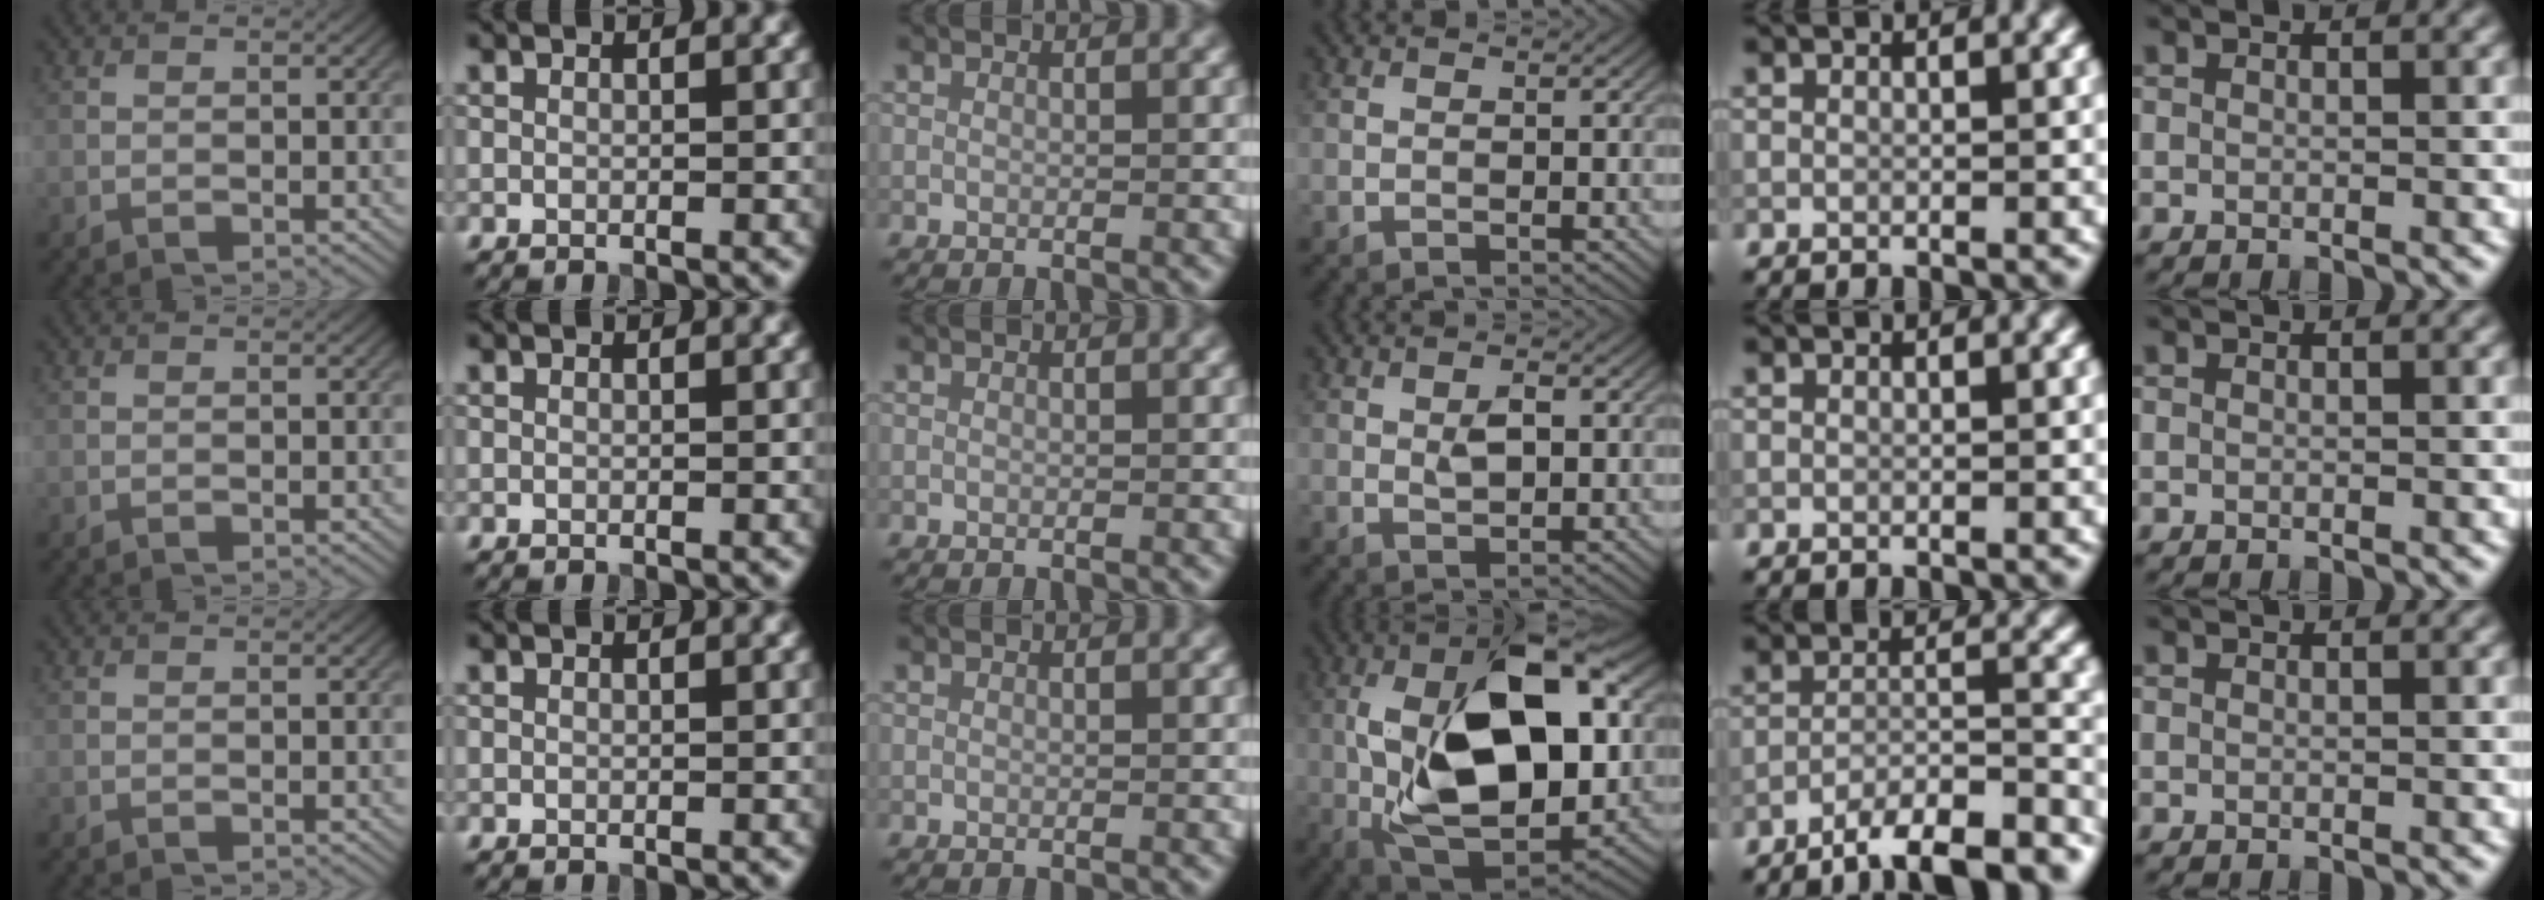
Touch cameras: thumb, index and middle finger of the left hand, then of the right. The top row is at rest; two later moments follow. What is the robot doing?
{"motion": "lift_and_place", "object": "calculator"}